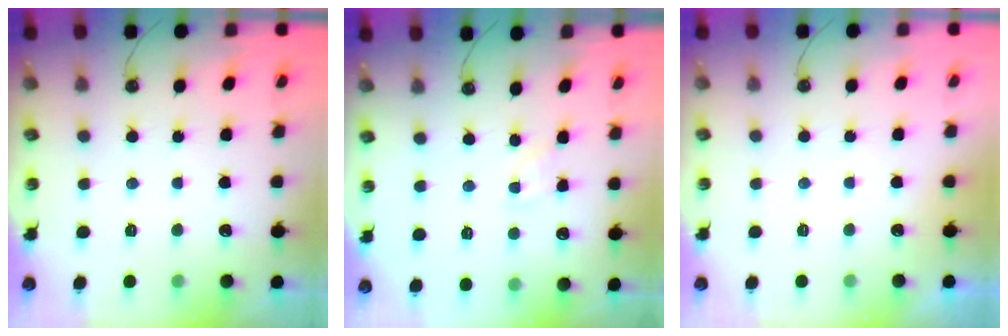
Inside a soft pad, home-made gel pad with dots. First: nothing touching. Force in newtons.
{"total": 2.3, "press": 2.2, "slide": 0.4}
{"total": 0.0}